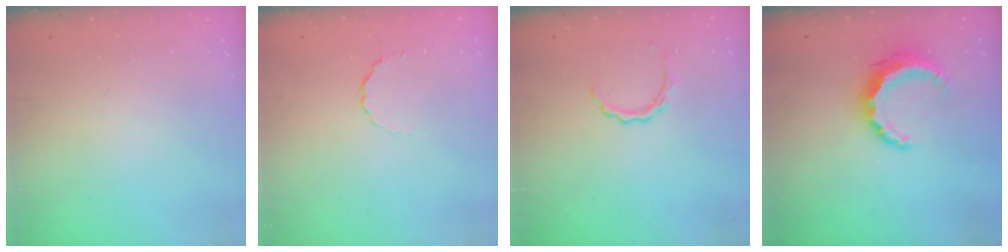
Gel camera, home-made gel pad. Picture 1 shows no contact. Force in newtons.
{"total": 2.6, "press": 2.5, "slide": 0.8}
{"total": 4.3, "press": 4.2, "slide": 0.9}
{"total": 7.9, "press": 7.9, "slide": 0.8}